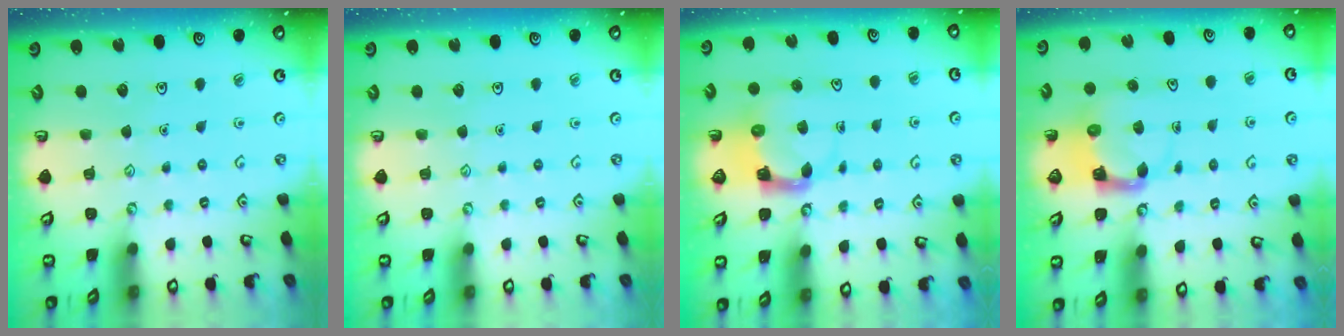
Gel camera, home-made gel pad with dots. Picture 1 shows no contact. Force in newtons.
{"total": 0.0}
{"total": 3.7, "press": 3.7, "slide": 0.7}
{"total": 3.9, "press": 3.9, "slide": 0.7}